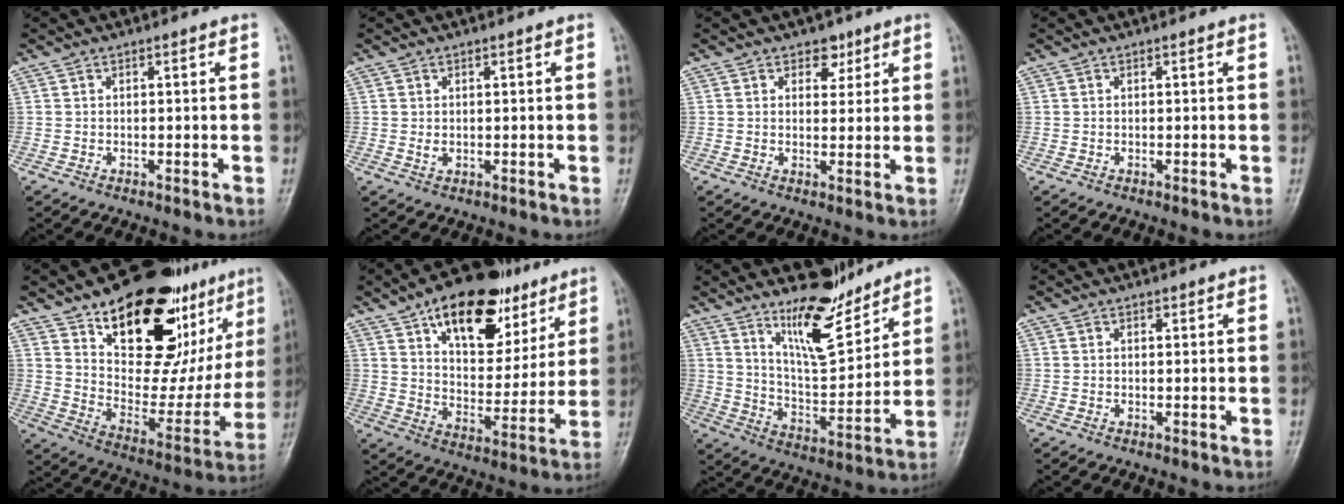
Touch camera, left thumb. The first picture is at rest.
{"total": 1.4, "force": [0.3, 0.9, 0.9], "torque": [-0.013, -0.004, 0.010]}
{"total": 3.7, "force": [2.2, 2.6, 1.4], "torque": [0.008, -0.011, 0.031]}
{"total": 0.0}
{"total": 28.6, "force": [16.5, 13.9, 18.8], "torque": [-0.215, -0.059, 0.256]}
{"total": 21.3, "force": [11.8, 11.5, 13.6], "torque": [-0.154, -0.036, 0.188]}
{"total": 12.4, "force": [9.5, 4.0, 6.8], "torque": [-0.090, -0.082, 0.175]}
{"total": 0.8, "force": [0.4, 0.5, 0.4], "torque": [-0.004, -0.002, 0.005]}